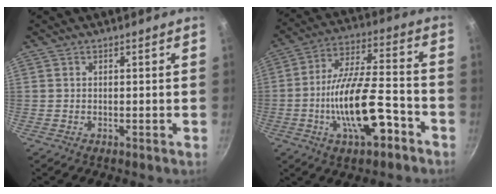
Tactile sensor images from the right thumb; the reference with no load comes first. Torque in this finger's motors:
{"motor_torque": [2.14, 0.26, 1.62, -1.15, 0.52]}